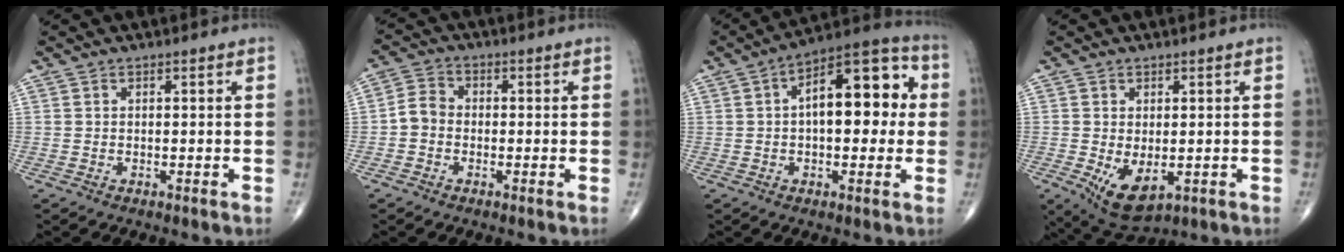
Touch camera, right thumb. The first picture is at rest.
{"total": 4.1, "force": [-1.0, 3.4, 2.1], "torque": [-0.030, 0.014, -0.029]}
{"total": 16.0, "force": [2.0, 7.7, 13.9], "torque": [-0.173, 0.035, 0.022]}
{"total": 7.2, "force": [-1.4, 3.9, 5.9], "torque": [-0.095, -0.015, -0.007]}